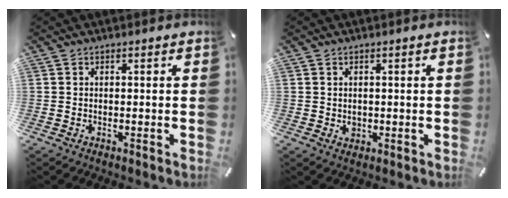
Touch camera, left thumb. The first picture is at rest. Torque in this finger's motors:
{"motor_torque": [0.01, 0.01, 0.00, 0.00, 0.00]}